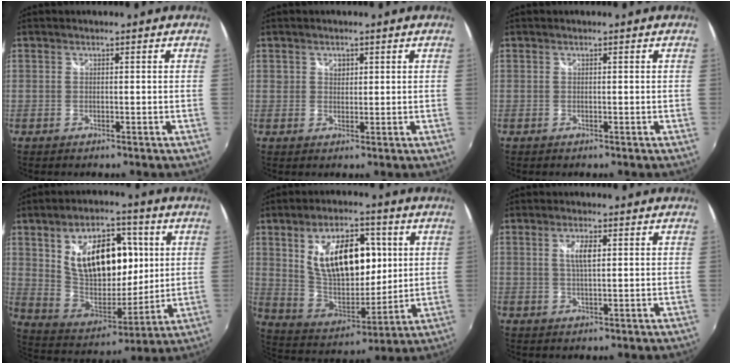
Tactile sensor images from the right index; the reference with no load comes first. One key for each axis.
{"total": 1.9, "fx": 0.8, "fy": 1.7, "fz": 0.6, "tx": -0.004, "ty": 0.004, "tz": 0.014}
{"total": 0.0}
{"total": 19.6, "fx": 5.4, "fy": 11.3, "fz": 15.0, "tx": -0.261, "ty": 0.004, "tz": 0.110}
{"total": 18.2, "fx": 5.1, "fy": 9.8, "fz": 14.5, "tx": -0.250, "ty": 0.005, "tz": 0.105}
{"total": 3.3, "fx": 0.9, "fy": 1.0, "fz": 3.0, "tx": -0.054, "ty": 0.000, "tz": 0.016}